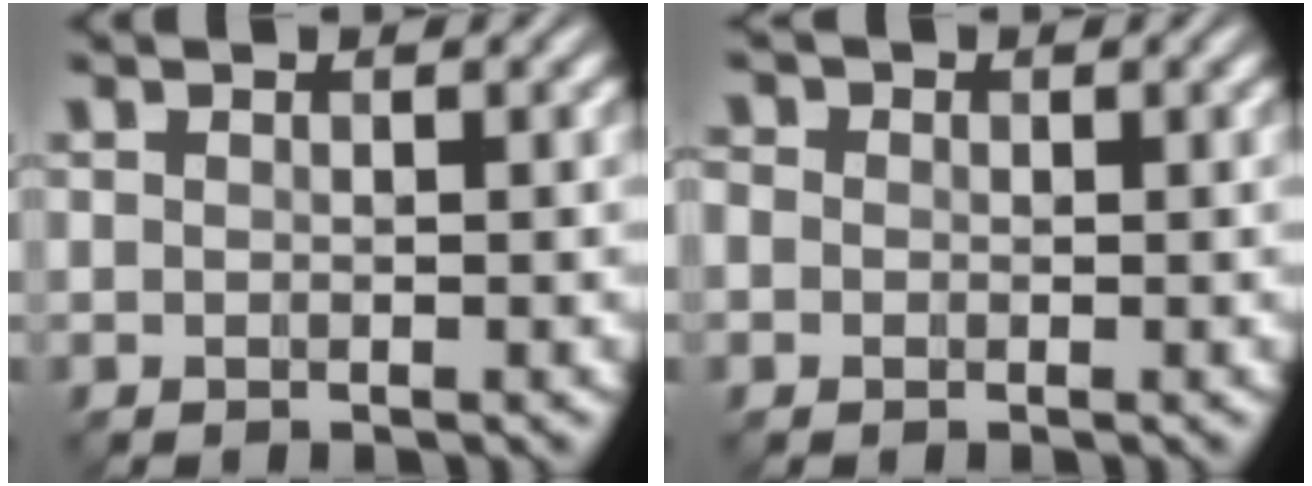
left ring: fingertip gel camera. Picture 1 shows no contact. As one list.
[{"total": 2.7, "force": [0.7, 2.4, 1.1], "torque": [-0.010, 0.023, -0.014]}]